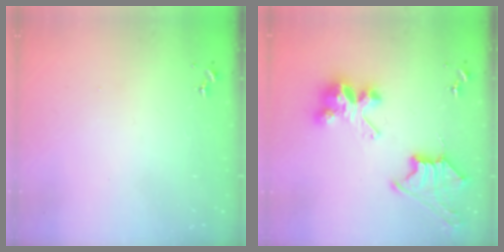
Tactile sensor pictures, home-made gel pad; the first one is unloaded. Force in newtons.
{"total": 12.2, "press": 12.1, "slide": 1.0}